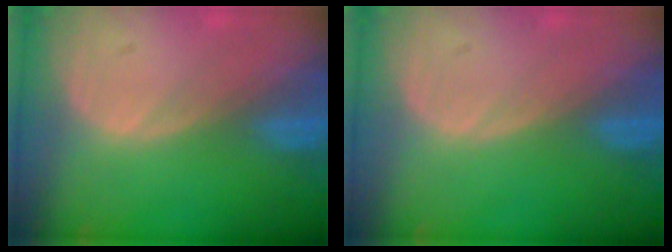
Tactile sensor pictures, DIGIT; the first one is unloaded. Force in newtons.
{"total": 0.0}